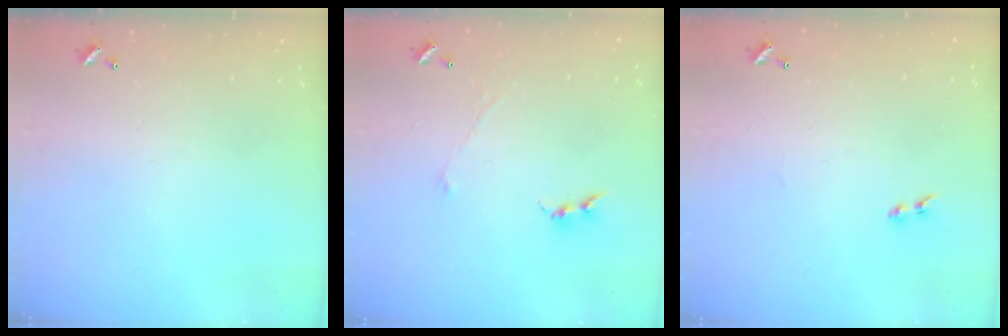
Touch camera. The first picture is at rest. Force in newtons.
{"total": 0.0}
{"total": 1.3, "press": 1.1, "slide": 0.7}